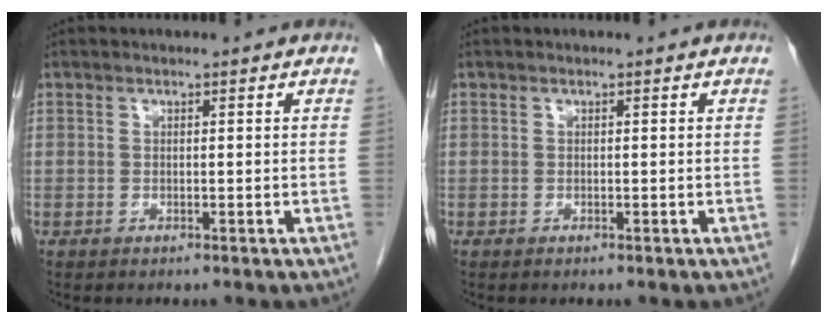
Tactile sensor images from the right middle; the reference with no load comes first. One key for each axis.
{"total": 0.0}